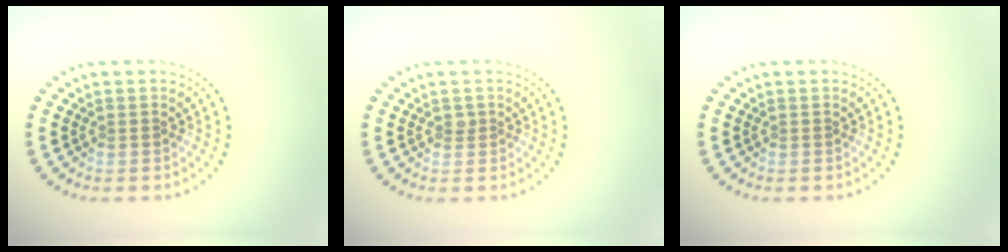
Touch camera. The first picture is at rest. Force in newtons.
{"total": 0.7, "press": 0.6, "slide": 0.4}
{"total": 0.0}